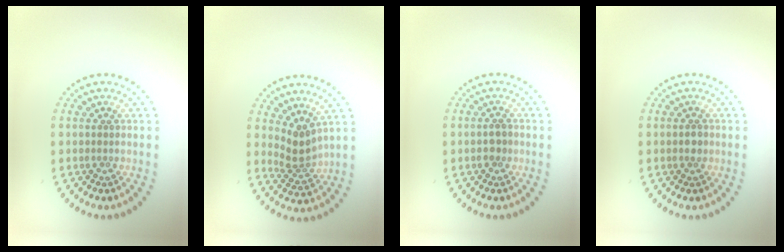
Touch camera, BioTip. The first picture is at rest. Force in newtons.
{"total": 2.7, "press": 1.9, "slide": 1.9}
{"total": 1.3, "press": 1.2, "slide": 0.4}
{"total": 0.8, "press": 0.8, "slide": 0.2}